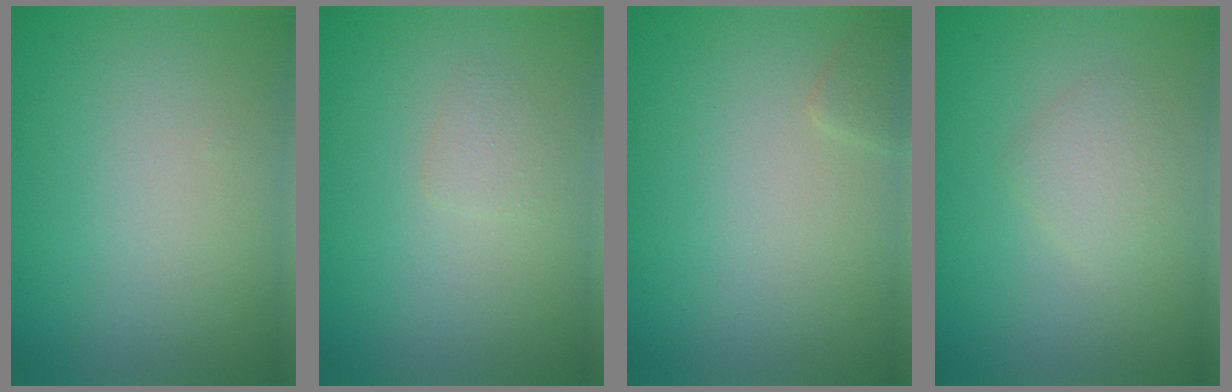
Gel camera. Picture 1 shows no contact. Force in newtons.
{"total": 1.1, "press": 1.1, "slide": 0.0}
{"total": 0.8, "press": 0.8, "slide": 0.0}
{"total": 1.7, "press": 1.7, "slide": 0.1}